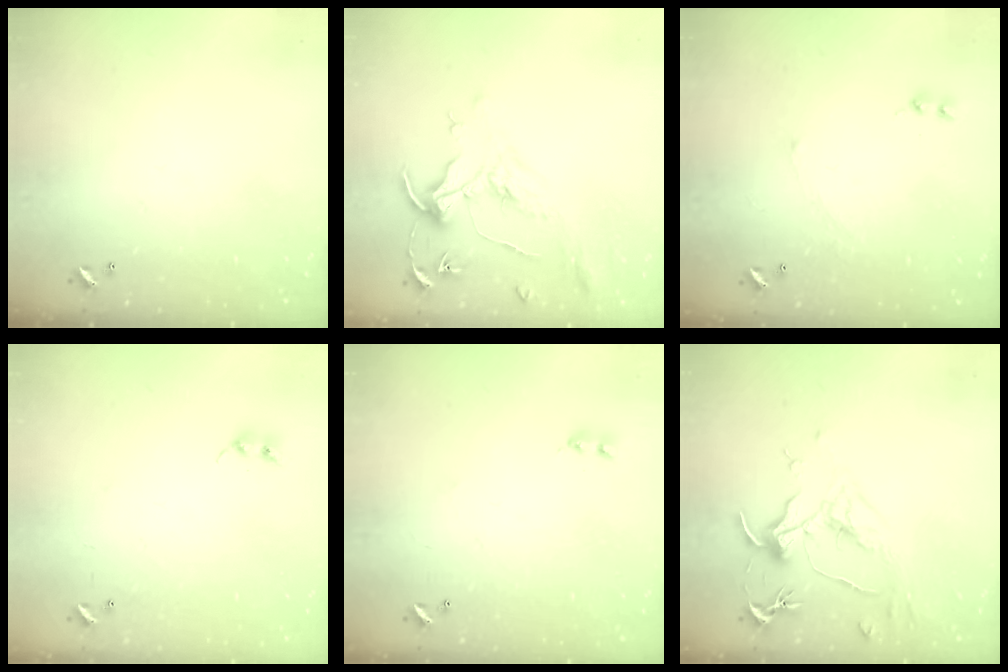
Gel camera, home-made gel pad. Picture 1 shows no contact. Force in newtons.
{"total": 1.6, "press": 1.4, "slide": 0.7}
{"total": 2.1, "press": 2.0, "slide": 0.7}
{"total": 7.6, "press": 7.6, "slide": 0.5}
{"total": 2.2, "press": 2.1, "slide": 0.6}
{"total": 1.6, "press": 1.4, "slide": 0.7}